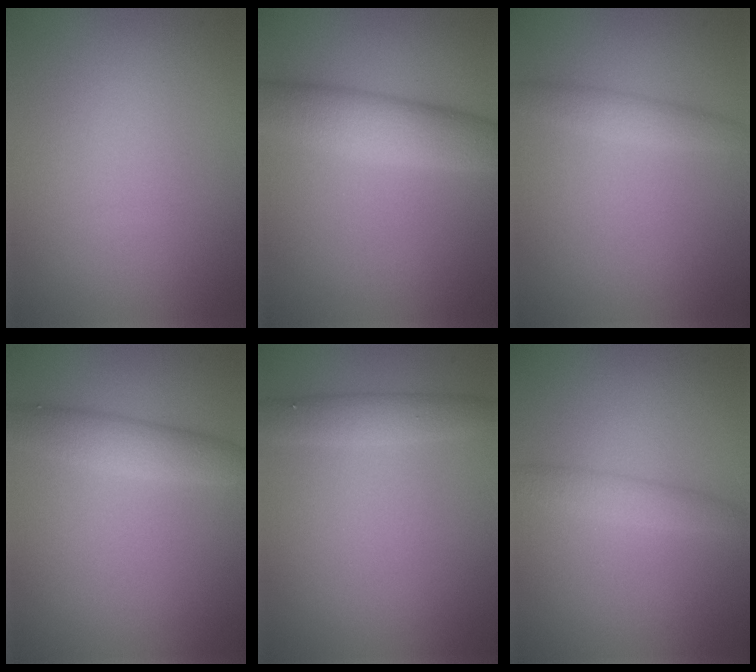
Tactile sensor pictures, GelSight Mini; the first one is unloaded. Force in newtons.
{"total": 5.5, "press": 5.5, "slide": 0.4}
{"total": 2.1, "press": 2.1, "slide": 0.1}
{"total": 3.4, "press": 3.4, "slide": 0.1}
{"total": 2.4, "press": 2.4, "slide": 0.1}
{"total": 1.9, "press": 1.9, "slide": 0.1}